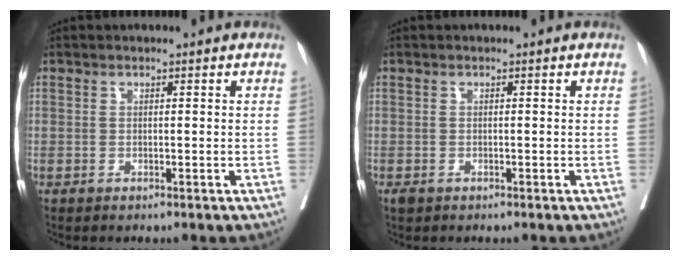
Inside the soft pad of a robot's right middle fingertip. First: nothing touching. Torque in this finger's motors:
{"motor_torque": [0.53, -0.65, 0.10, 0.06]}